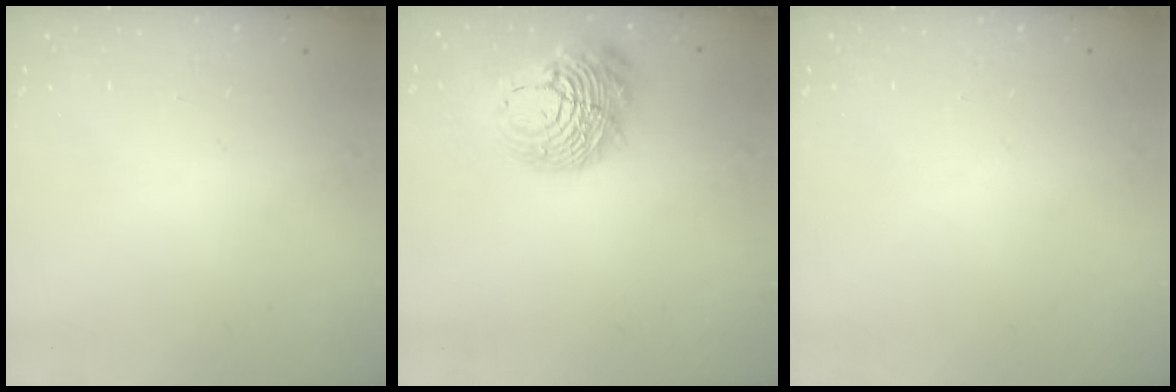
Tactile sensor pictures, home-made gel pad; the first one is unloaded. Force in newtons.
{"total": 16.9, "press": 16.8, "slide": 1.7}
{"total": 0.0}